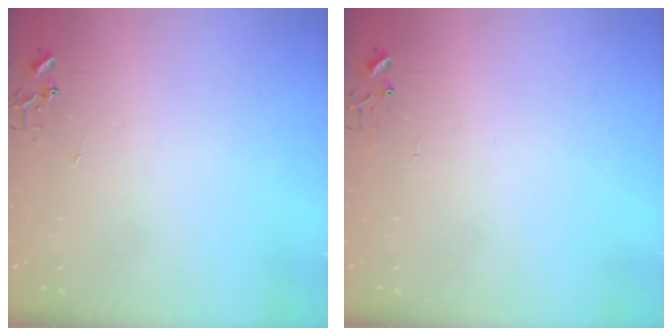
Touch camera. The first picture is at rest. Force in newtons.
{"total": 4.2, "press": 4.2, "slide": 0.3}